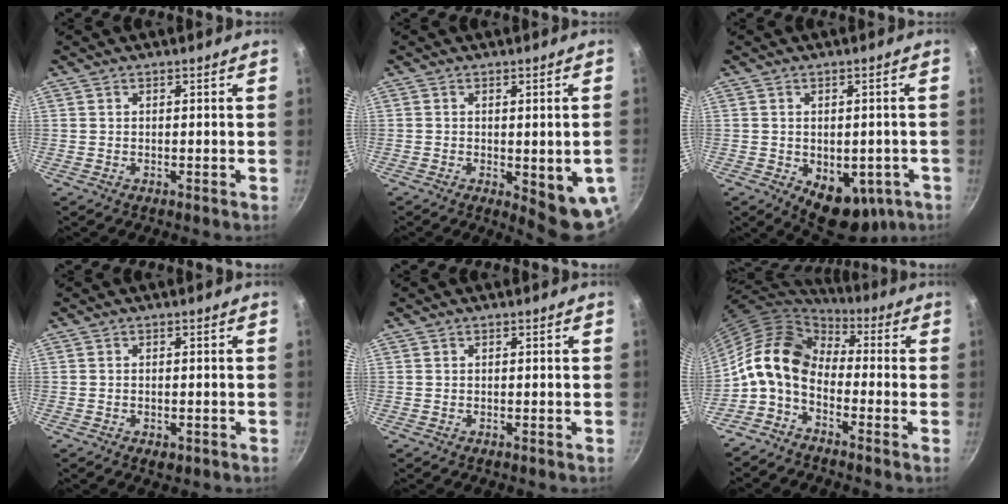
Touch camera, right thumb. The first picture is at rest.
{"total": 9.8, "force": [-2.1, 3.3, 9.0], "torque": [-0.083, -0.007, -0.018]}
{"total": 11.5, "force": [-3.8, 7.1, 8.2], "torque": [-0.063, -0.002, -0.034]}
{"total": 2.0, "force": [-0.8, 1.2, 1.4], "torque": [-0.021, -0.003, -0.011]}
{"total": 0.0}
{"total": 11.2, "force": [-1.6, 7.4, 8.3], "torque": [-0.137, 0.040, -0.050]}